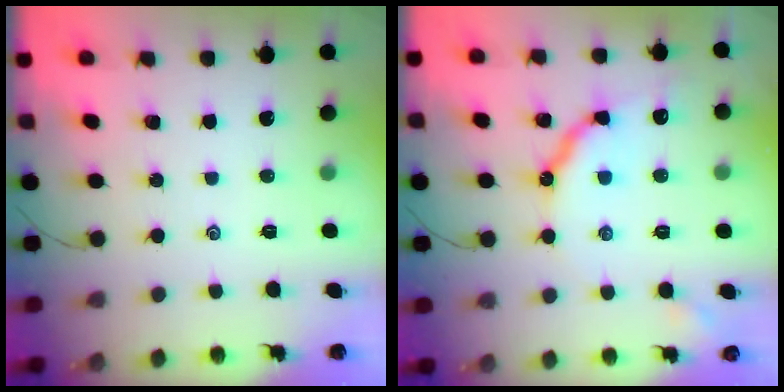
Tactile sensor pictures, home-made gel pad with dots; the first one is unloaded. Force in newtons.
{"total": 10.3, "press": 10.2, "slide": 1.1}